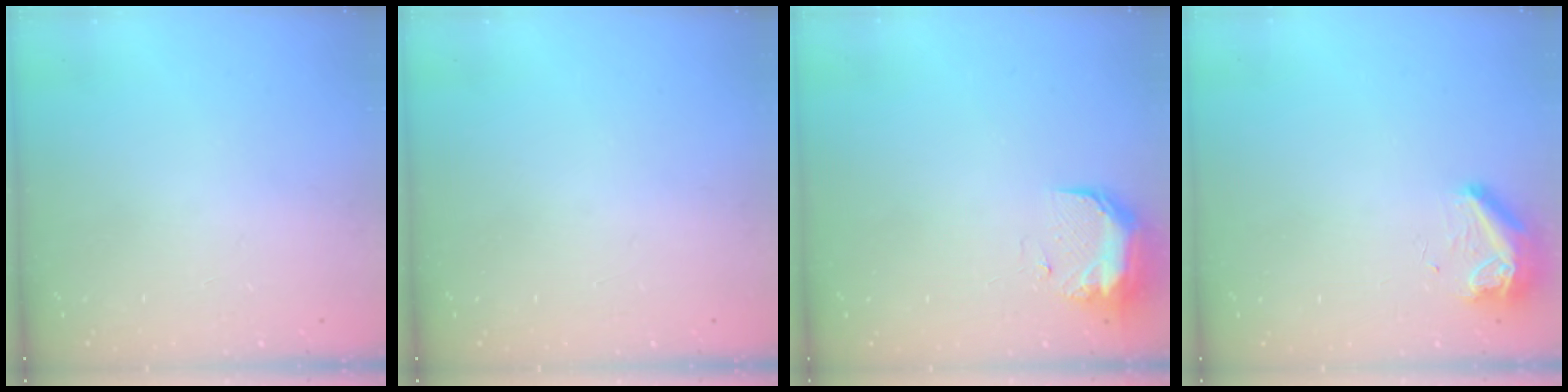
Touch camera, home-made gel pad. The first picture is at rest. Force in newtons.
{"total": 1.0, "press": 0.0, "slide": 1.0}
{"total": 8.8, "press": 8.7, "slide": 1.2}
{"total": 8.3, "press": 8.3, "slide": 0.9}